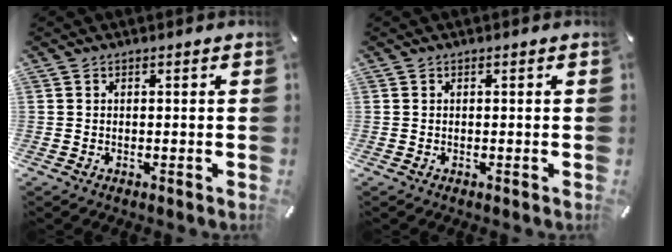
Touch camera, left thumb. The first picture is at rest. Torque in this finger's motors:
{"motor_torque": [0.00, 0.00, 0.00, 0.00, 0.00]}